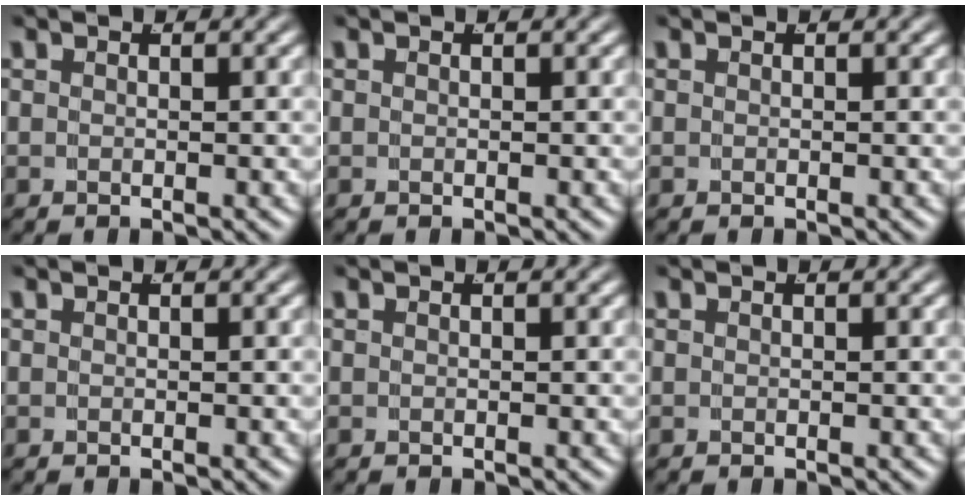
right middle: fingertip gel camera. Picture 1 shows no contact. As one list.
[{"total": 0.0}, {"total": 0.0}, {"total": 0.0}, {"total": 0.0}, {"total": 0.0}]